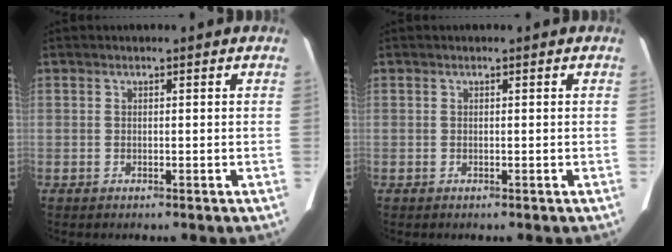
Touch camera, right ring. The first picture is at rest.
{"total": 0.0}